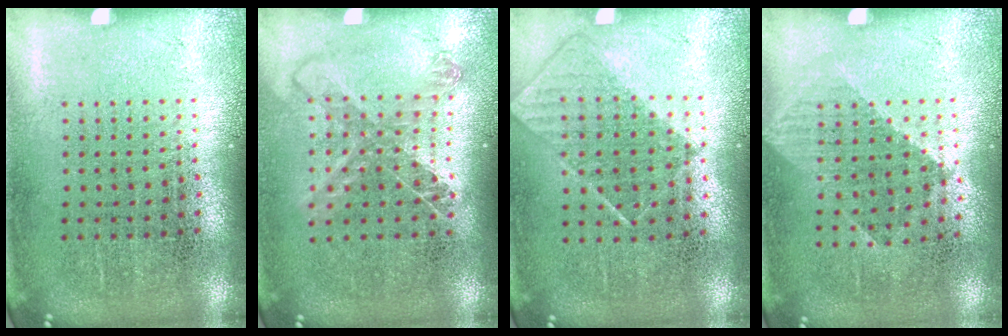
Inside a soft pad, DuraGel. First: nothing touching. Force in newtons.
{"total": 1.2, "press": 1.0, "slide": 0.6}
{"total": 0.8, "press": 0.6, "slide": 0.5}
{"total": 1.0, "press": 0.8, "slide": 0.5}